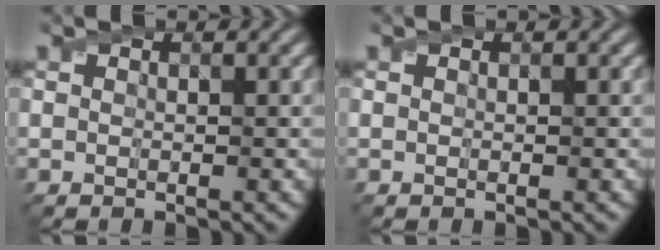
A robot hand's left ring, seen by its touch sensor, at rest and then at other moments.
{"total": 0.0}